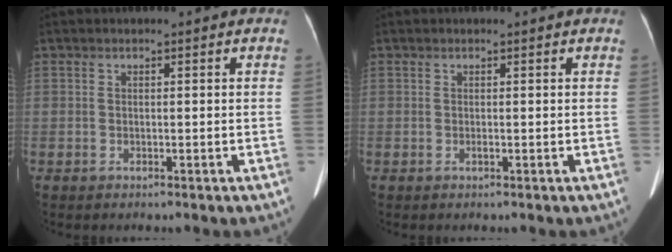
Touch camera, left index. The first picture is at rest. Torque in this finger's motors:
{"motor_torque": [0.30, 0.07, 0.03, 0.00]}